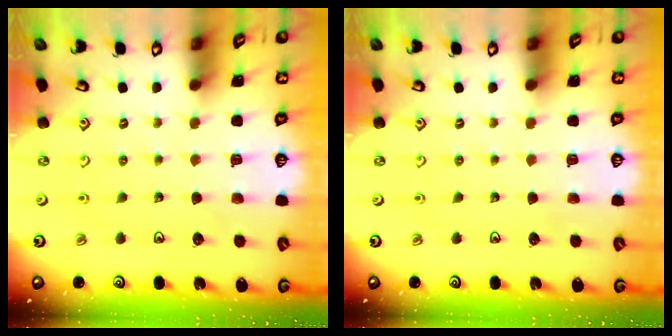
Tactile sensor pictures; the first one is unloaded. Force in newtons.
{"total": 0.0}